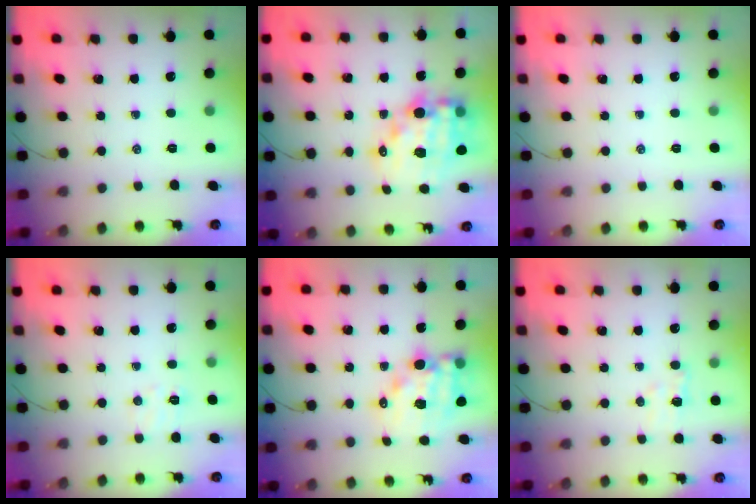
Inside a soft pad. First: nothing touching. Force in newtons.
{"total": 15.3, "press": 14.9, "slide": 3.5}
{"total": 0.0}
{"total": 5.5, "press": 5.3, "slide": 1.3}
{"total": 12.0, "press": 11.5, "slide": 3.3}
{"total": 4.7, "press": 4.6, "slide": 1.0}